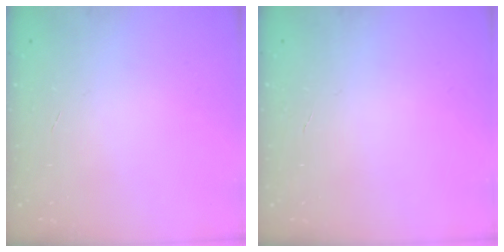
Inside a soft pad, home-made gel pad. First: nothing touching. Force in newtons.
{"total": 0.0}